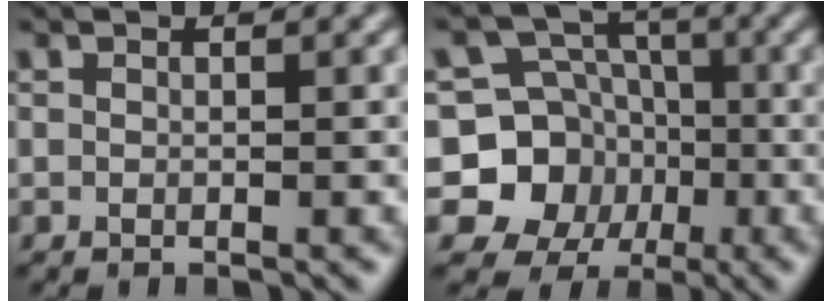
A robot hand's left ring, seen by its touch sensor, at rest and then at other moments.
{"total": 9.0, "force": [-2.2, 8.5, 2.2], "torque": [-0.038, 0.008, -0.068]}